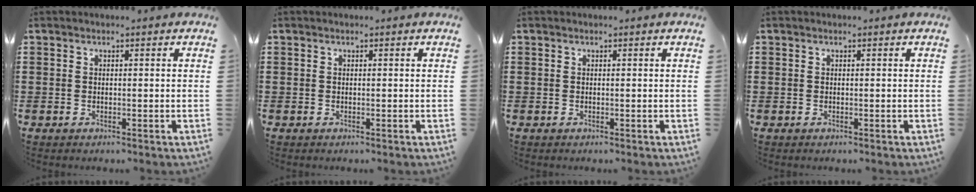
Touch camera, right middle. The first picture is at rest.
{"total": 0.0}
{"total": 0.0}
{"total": 0.0}